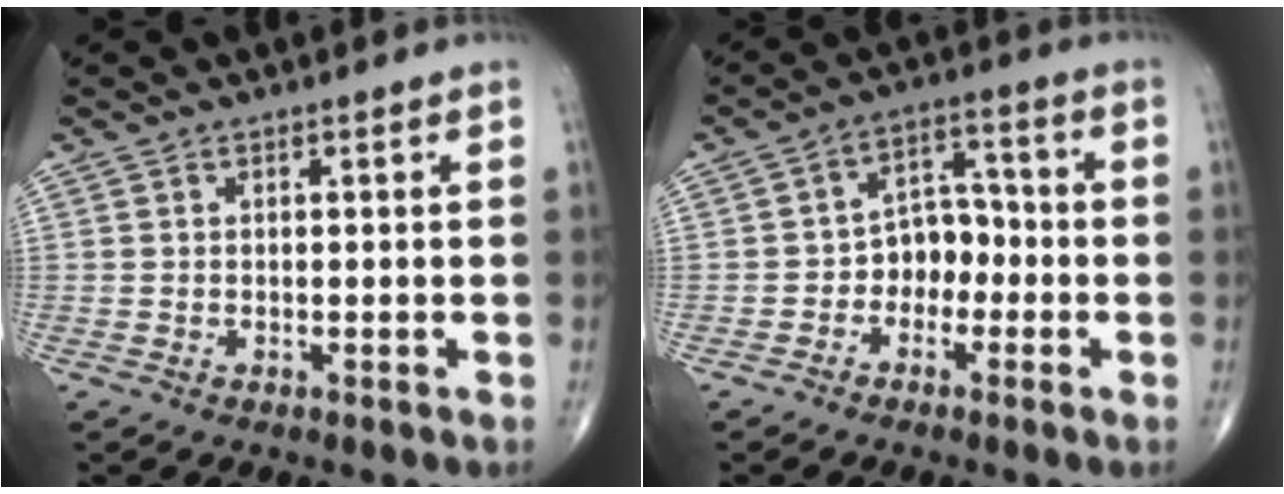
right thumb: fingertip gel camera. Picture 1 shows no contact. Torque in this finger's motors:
{"motor_torque": [-0.21, 0.45, 0.23, -0.19, 0.07]}